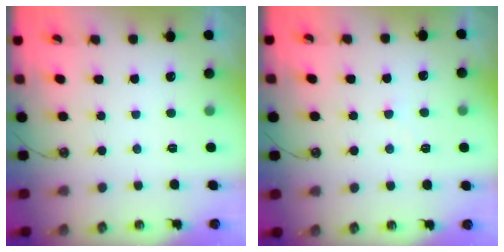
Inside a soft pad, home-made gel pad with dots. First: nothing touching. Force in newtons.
{"total": 5.6, "press": 5.6, "slide": 0.3}